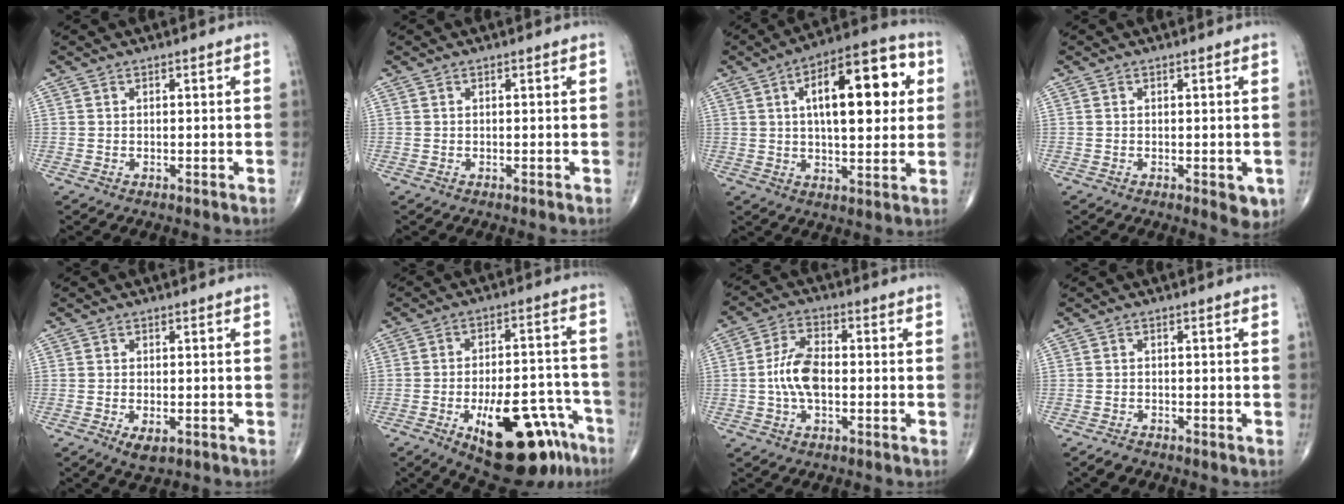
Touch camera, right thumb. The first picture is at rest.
{"total": 0.0}
{"total": 18.5, "force": [4.5, 7.8, 16.2], "torque": [-0.209, 0.012, 0.060]}
{"total": 3.6, "force": [-1.0, 1.7, 3.0], "torque": [-0.019, -0.005, -0.011]}
{"total": 3.2, "force": [-1.4, 1.5, 2.4], "torque": [-0.042, -0.002, -0.018]}
{"total": 21.7, "force": [-11.1, 9.0, 16.3], "torque": [-0.217, 0.058, -0.155]}
{"total": 7.9, "force": [-0.9, 4.2, 6.6], "torque": [-0.134, 0.018, -0.023]}
{"total": 1.8, "force": [-1.5, 0.9, 0.5], "torque": [-0.013, 0.002, -0.025]}